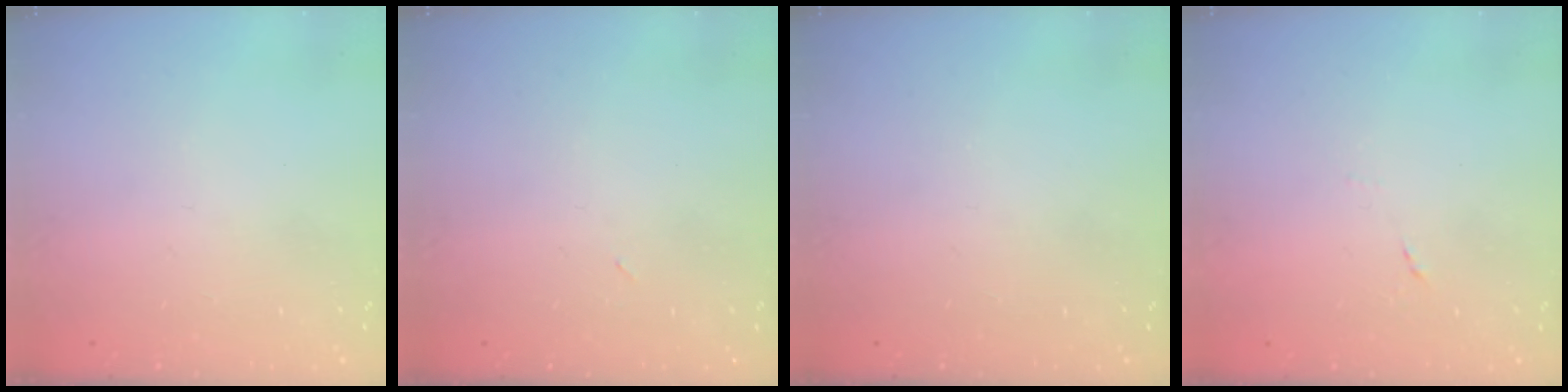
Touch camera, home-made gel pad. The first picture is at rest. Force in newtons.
{"total": 2.4, "press": 2.3, "slide": 0.8}
{"total": 0.0}
{"total": 4.9, "press": 4.7, "slide": 1.1}